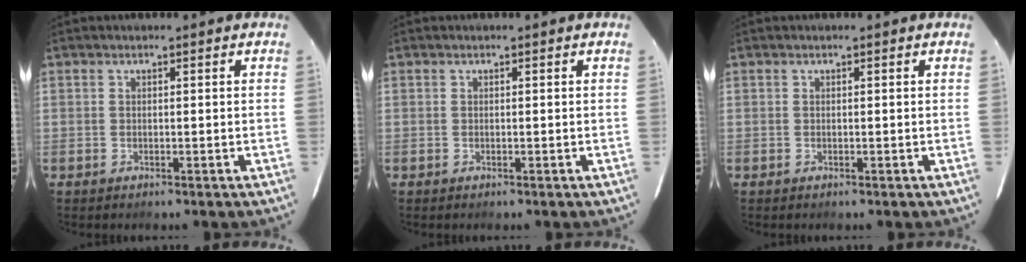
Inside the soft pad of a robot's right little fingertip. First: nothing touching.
{"total": 0.0}
{"total": 0.0}